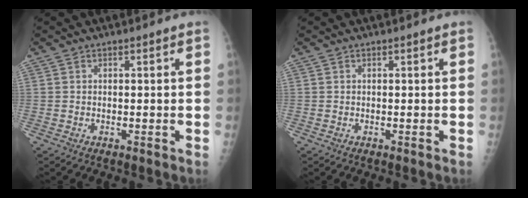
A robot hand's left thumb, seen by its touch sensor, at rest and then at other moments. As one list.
[{"total": 0.0}]